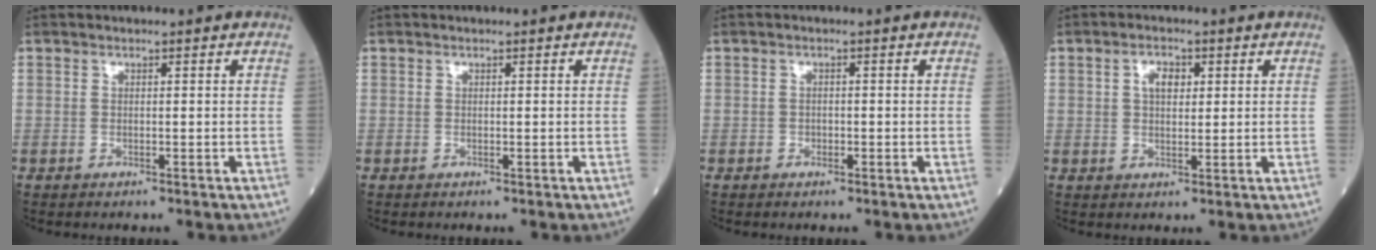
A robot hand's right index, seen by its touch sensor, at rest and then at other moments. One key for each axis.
{"total": 0.0}
{"total": 0.8, "fx": -0.3, "fy": 0.7, "fz": 0.3, "tx": 0.000, "ty": 0.003, "tz": -0.003}
{"total": 3.3, "fx": 1.1, "fy": 1.9, "fz": 2.5, "tx": -0.047, "ty": 0.006, "tz": 0.020}